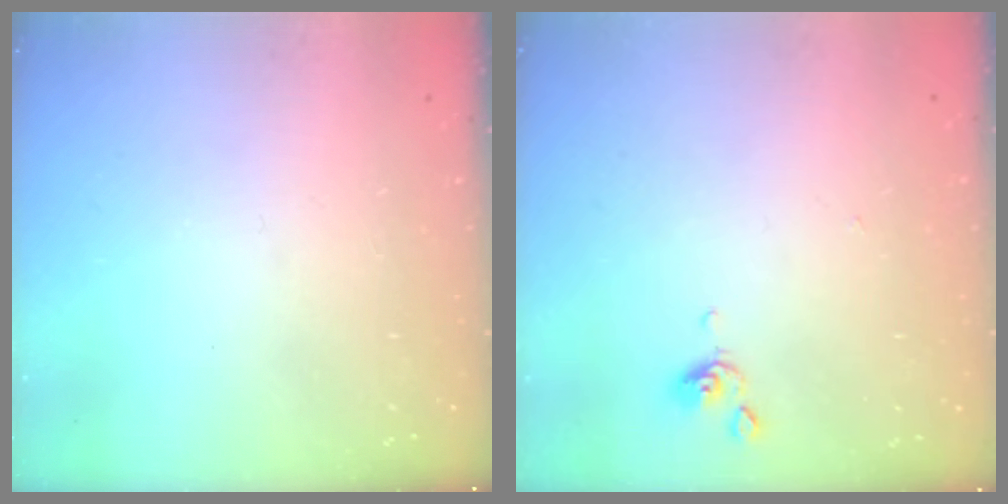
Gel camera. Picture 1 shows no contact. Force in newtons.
{"total": 0.5, "press": 0.1, "slide": 0.5}